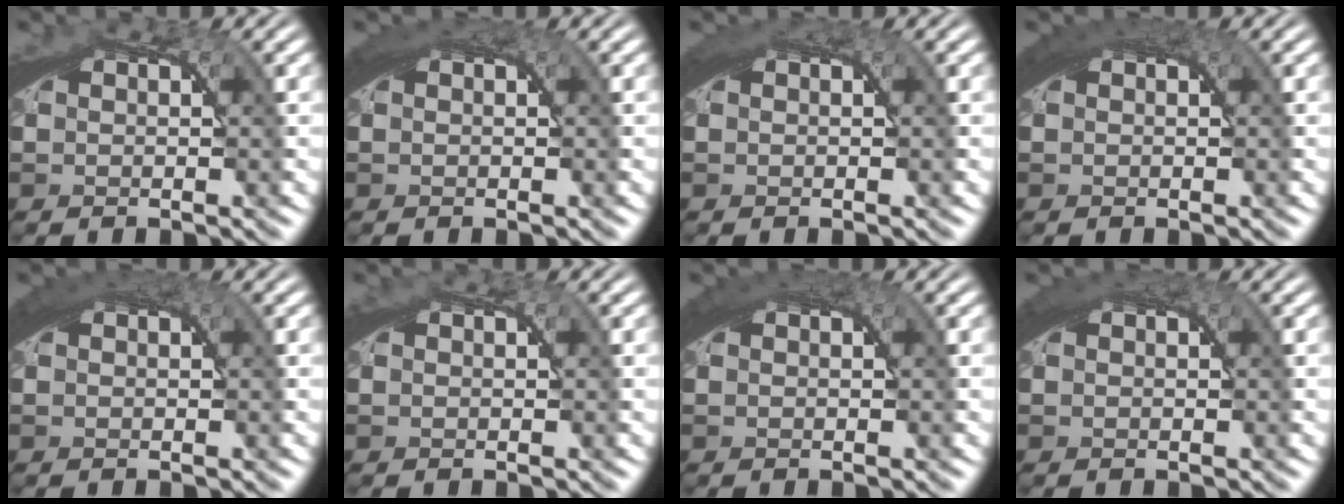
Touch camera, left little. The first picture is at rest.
{"total": 2.0, "force": [1.0, 0.6, 1.7], "torque": [-0.022, 0.008, 0.013]}
{"total": 1.6, "force": [0.8, 0.5, 1.2], "torque": [-0.014, 0.006, 0.010]}
{"total": 2.7, "force": [1.4, 0.7, 2.2], "torque": [-0.025, 0.012, 0.017]}
{"total": 2.3, "force": [1.2, 0.5, 1.9], "torque": [-0.022, 0.011, 0.015]}
{"total": 0.0}
{"total": 2.4, "force": [1.2, 0.6, 1.9], "torque": [-0.022, 0.011, 0.015]}
{"total": 2.1, "force": [1.1, 0.5, 1.7], "torque": [-0.019, 0.010, 0.013]}